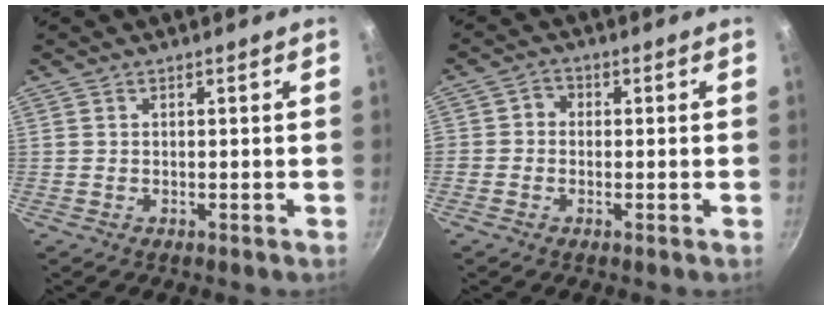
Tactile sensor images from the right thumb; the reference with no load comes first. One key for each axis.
{"total": 2.5, "fx": -0.6, "fy": 2.3, "fz": 0.9, "tx": 0.001, "ty": 0.009, "tz": -0.020}